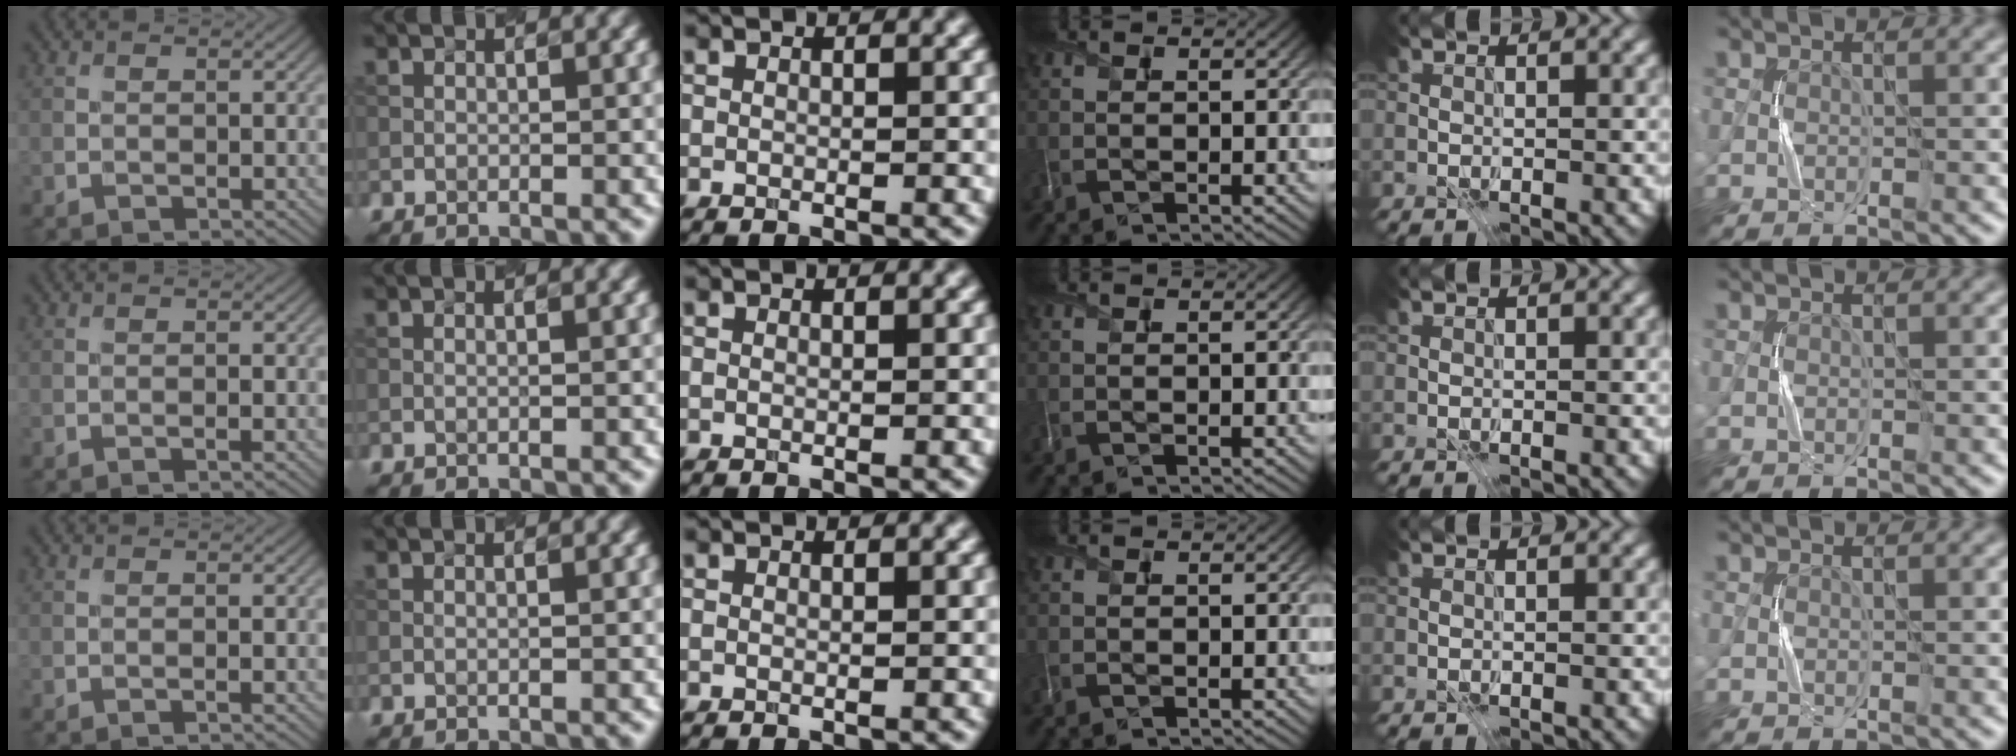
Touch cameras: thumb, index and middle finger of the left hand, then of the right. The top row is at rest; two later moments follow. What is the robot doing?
{"motion": "press", "object": "grip strengthener"}